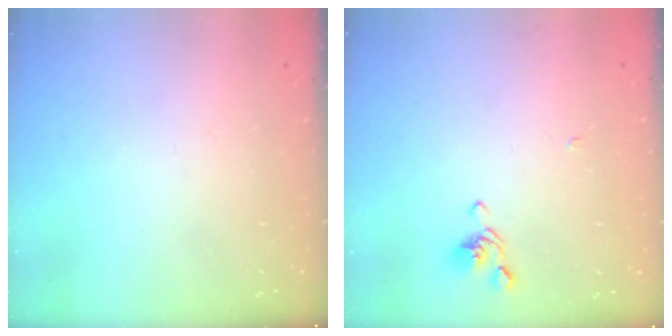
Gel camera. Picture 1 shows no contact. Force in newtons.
{"total": 0.8, "press": 0.5, "slide": 0.6}